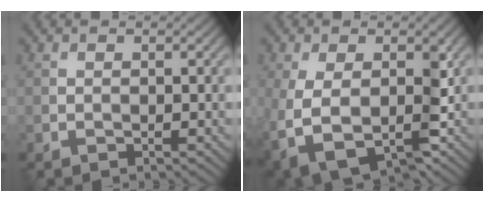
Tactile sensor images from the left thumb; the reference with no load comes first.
{"total": 8.5, "force": [-2.2, 5.0, 6.5], "torque": [-0.145, -0.028, -0.032]}